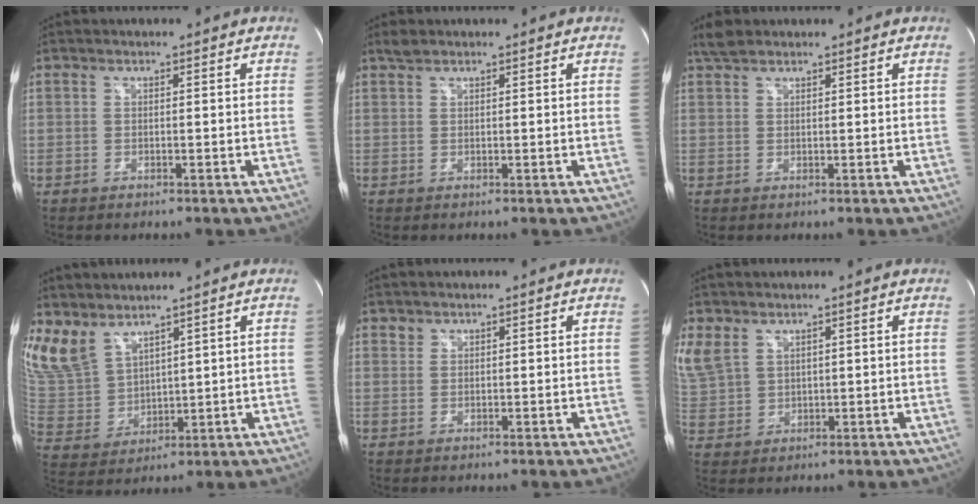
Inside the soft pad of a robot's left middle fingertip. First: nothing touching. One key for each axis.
{"total": 1.1, "fx": 1.0, "fy": 0.3, "fz": 0.4, "tx": -0.012, "ty": 0.010, "tz": 0.023}
{"total": 2.6, "fx": 2.2, "fy": 0.9, "fz": 0.9, "tx": -0.024, "ty": 0.014, "tz": 0.044}
{"total": 11.8, "fx": 9.4, "fy": 5.4, "fz": 4.8, "tx": -0.121, "ty": 0.001, "tz": 0.210}
{"total": 0.8, "fx": 0.7, "fy": 0.4, "fz": -0.1, "tx": 0.005, "ty": 0.000, "tz": 0.012}
{"total": 7.5, "fx": 4.6, "fy": 5.0, "fz": 3.1, "tx": -0.094, "ty": 0.011, "tz": 0.112}